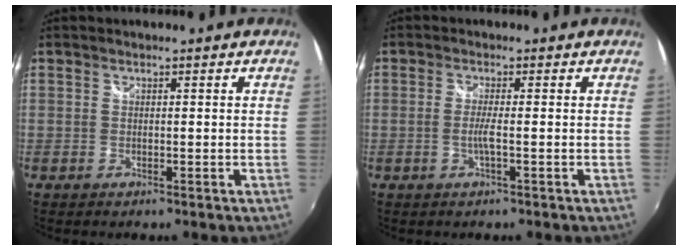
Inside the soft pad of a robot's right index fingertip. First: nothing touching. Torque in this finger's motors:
{"motor_torque": [-0.04, -0.03, -0.05, 0.01]}